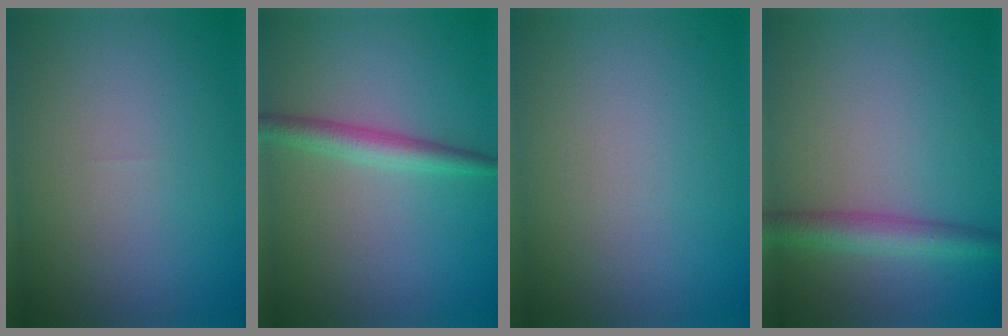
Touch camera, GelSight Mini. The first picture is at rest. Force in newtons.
{"total": 2.4, "press": 2.4, "slide": 0.1}
{"total": 0.0}
{"total": 3.2, "press": 3.2, "slide": 0.1}